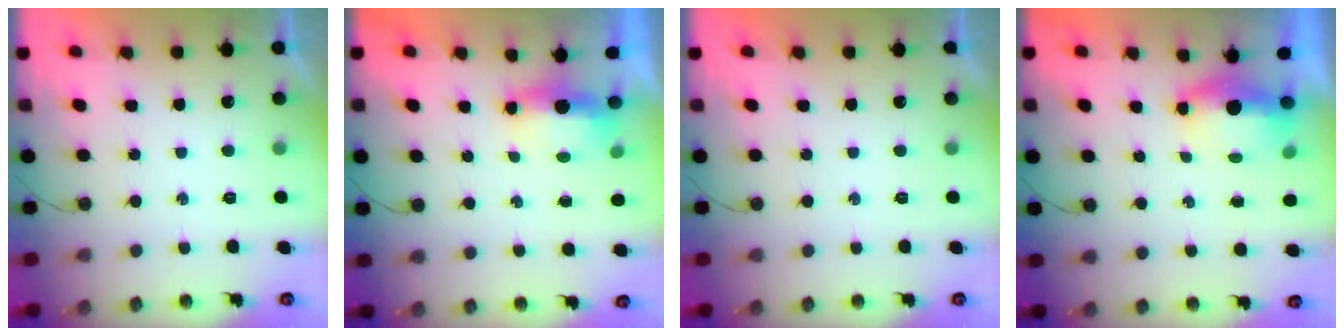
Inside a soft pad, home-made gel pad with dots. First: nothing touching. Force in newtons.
{"total": 6.6, "press": 5.4, "slide": 3.9}
{"total": 0.0}
{"total": 5.3, "press": 5.1, "slide": 1.3}